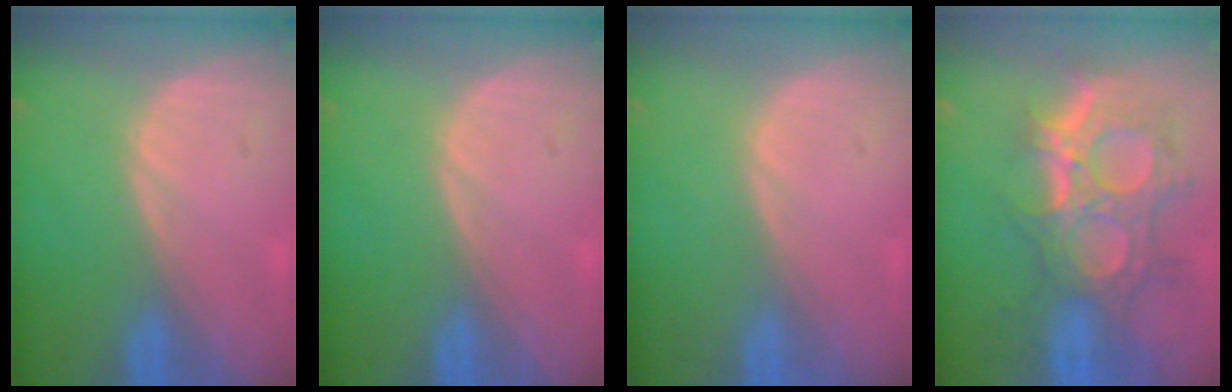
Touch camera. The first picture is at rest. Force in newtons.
{"total": 0.0}
{"total": 0.0}
{"total": 12.0, "press": 10.7, "slide": 5.3}